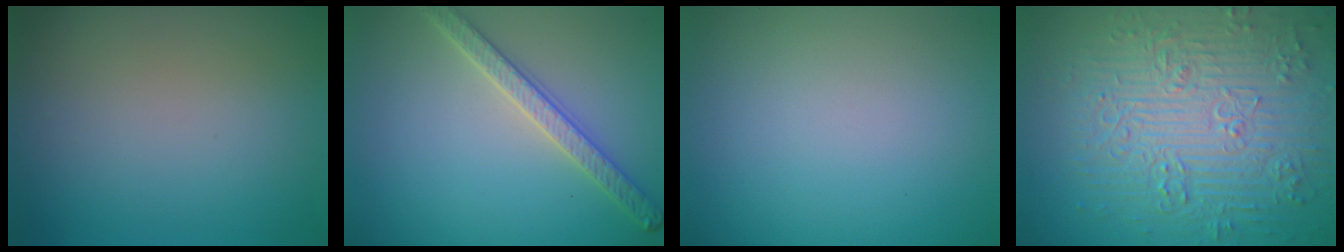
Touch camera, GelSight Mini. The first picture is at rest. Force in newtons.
{"total": 3.3, "press": 3.1, "slide": 1.3}
{"total": 0.0}
{"total": 9.2, "press": 6.8, "slide": 6.2}